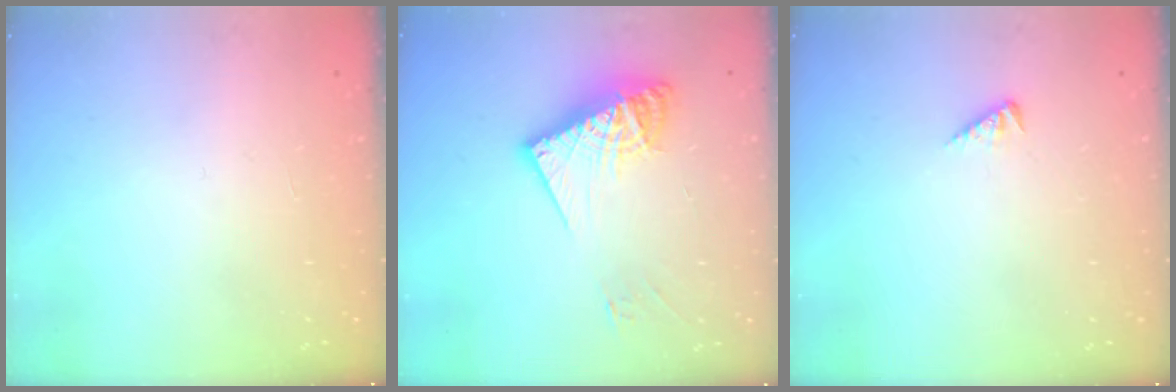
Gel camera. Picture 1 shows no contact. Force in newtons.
{"total": 14.2, "press": 14.1, "slide": 1.5}
{"total": 2.0, "press": 1.9, "slide": 0.3}